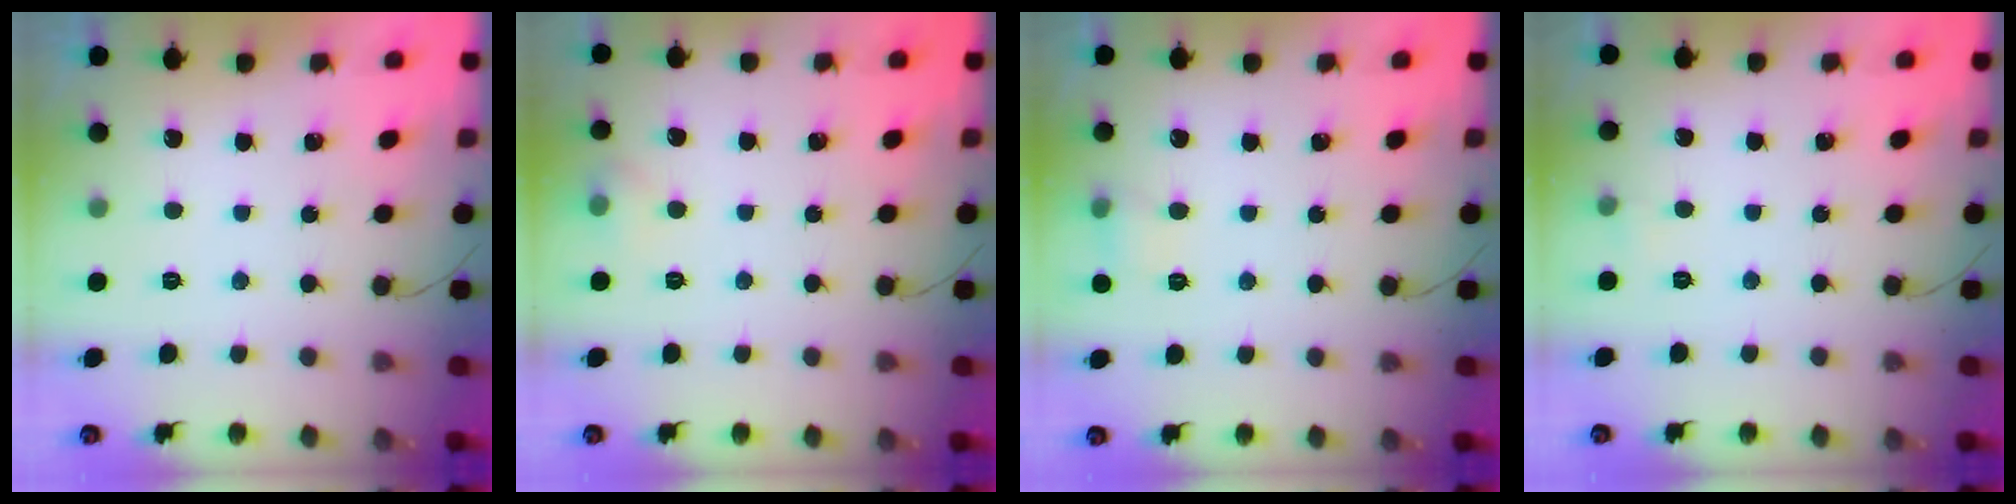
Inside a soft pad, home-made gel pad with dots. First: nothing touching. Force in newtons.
{"total": 4.6, "press": 4.3, "slide": 1.7}
{"total": 5.3, "press": 5.1, "slide": 1.4}
{"total": 2.6, "press": 2.4, "slide": 1.0}